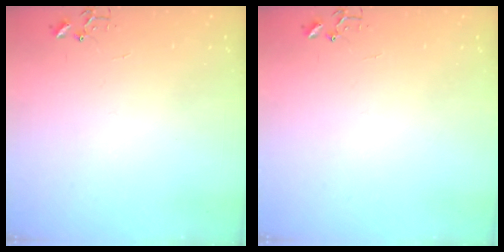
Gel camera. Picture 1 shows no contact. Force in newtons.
{"total": 0.0}